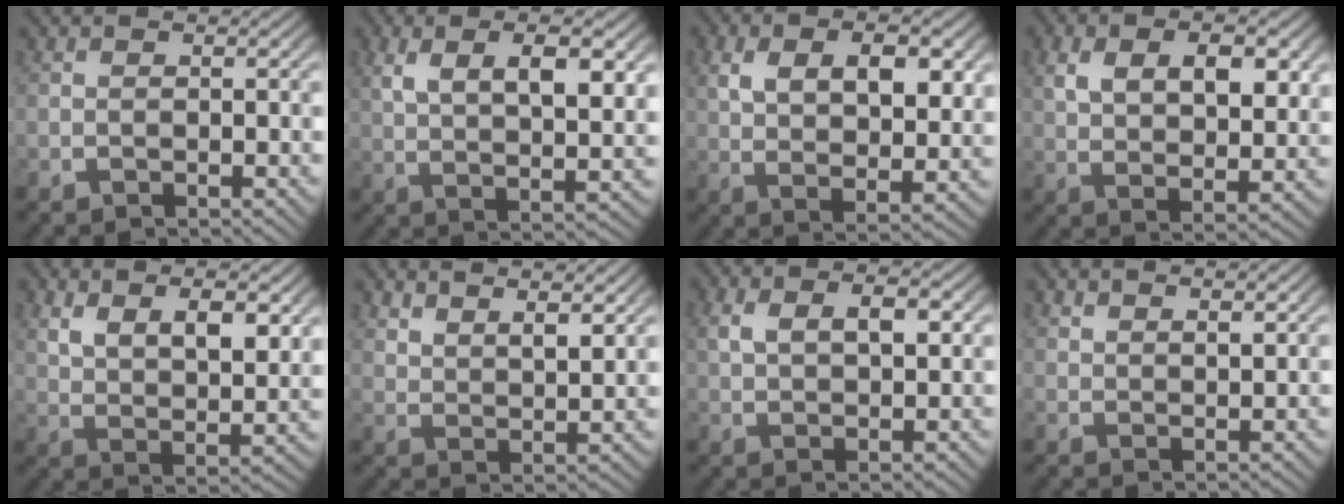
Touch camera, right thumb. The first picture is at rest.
{"total": 7.3, "force": [2.2, 2.9, 6.3], "torque": [-0.113, -0.001, 0.048]}
{"total": 7.3, "force": [1.2, 3.9, 6.1], "torque": [-0.113, -0.015, 0.035]}
{"total": 6.2, "force": [1.6, 3.2, 5.1], "torque": [-0.090, -0.009, 0.041]}
{"total": 6.6, "force": [2.9, 3.2, 5.0], "torque": [-0.088, -0.015, 0.063]}
{"total": 4.3, "force": [3.9, 0.7, 1.6], "torque": [-0.026, -0.003, 0.076]}
{"total": 3.6, "force": [1.5, 1.5, 2.9], "torque": [-0.051, 0.005, 0.033]}
{"total": 2.5, "force": [2.4, 0.2, 0.7], "torque": [-0.010, 0.000, 0.048]}